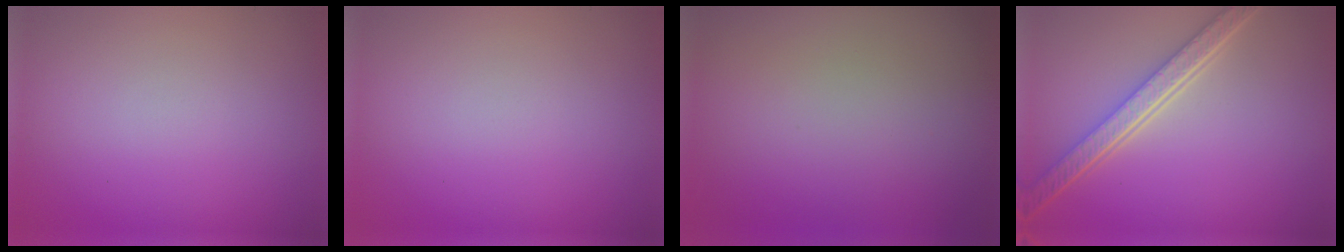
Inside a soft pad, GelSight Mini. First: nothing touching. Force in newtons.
{"total": 0.0}
{"total": 0.0}
{"total": 5.6, "press": 4.1, "slide": 3.8}